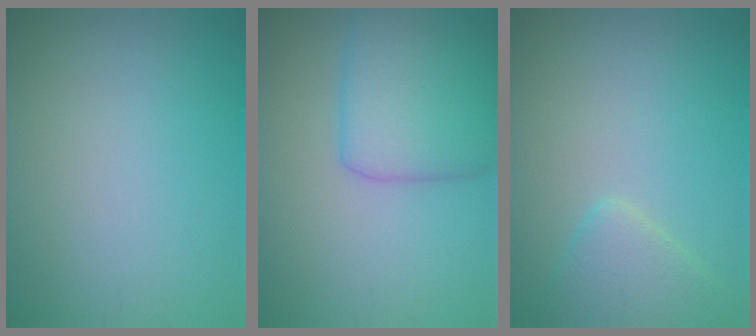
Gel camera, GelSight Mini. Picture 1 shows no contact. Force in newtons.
{"total": 5.8, "press": 5.8, "slide": 0.1}
{"total": 2.8, "press": 2.8, "slide": 0.2}